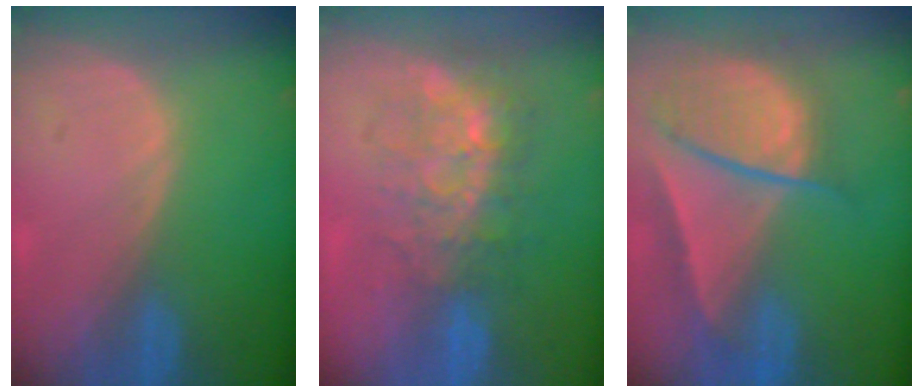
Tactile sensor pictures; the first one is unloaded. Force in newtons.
{"total": 8.7, "press": 7.5, "slide": 4.3}
{"total": 9.4, "press": 8.1, "slide": 4.7}